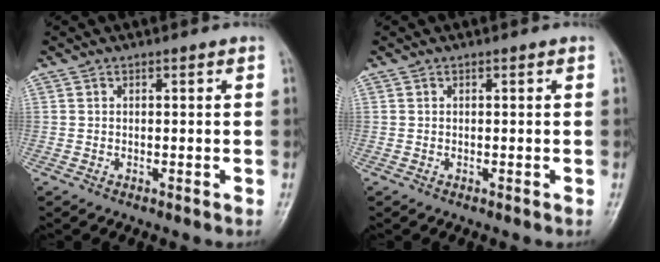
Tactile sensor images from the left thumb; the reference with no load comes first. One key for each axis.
{"total": 0.0}